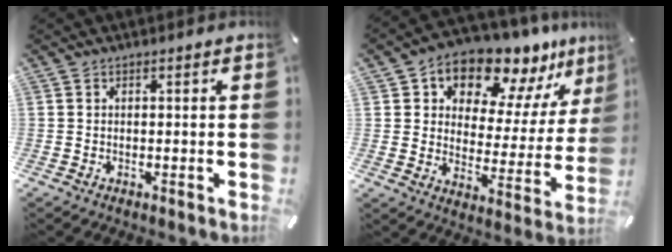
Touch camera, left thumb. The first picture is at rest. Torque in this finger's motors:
{"motor_torque": [0.94, 0.92, 1.44, -1.33, 0.08]}